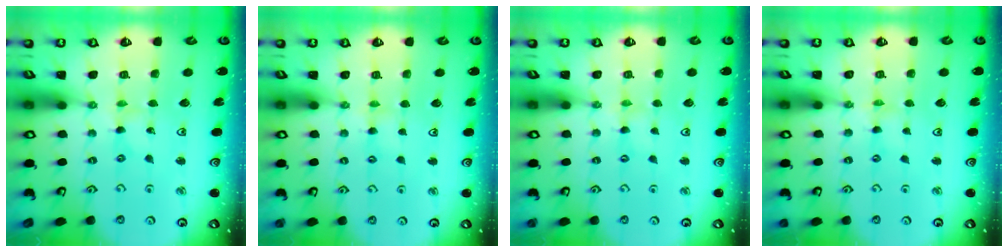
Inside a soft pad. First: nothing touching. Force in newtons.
{"total": 3.1, "press": 3.1, "slide": 0.4}
{"total": 0.0}
{"total": 0.0}